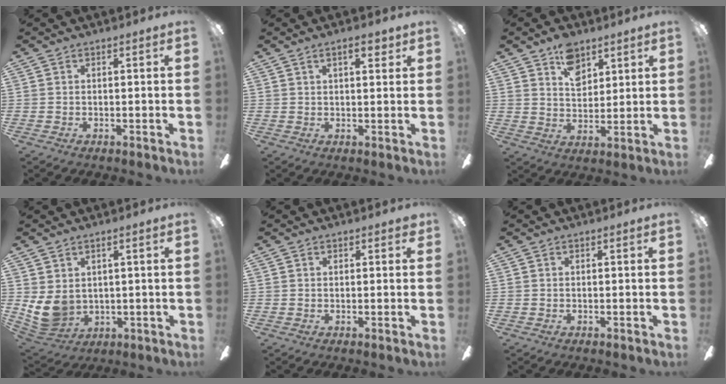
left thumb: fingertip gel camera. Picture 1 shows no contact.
{"total": 4.2, "force": [2.3, 1.4, 3.2], "torque": [-0.035, -0.010, 0.032]}
{"total": 8.5, "force": [5.6, 5.1, 3.8], "torque": [-0.044, -0.022, 0.097]}
{"total": 8.4, "force": [1.2, 6.3, 5.5], "torque": [-0.132, -0.014, 0.025]}
{"total": 1.0, "force": [0.6, 0.5, 0.5], "torque": [-0.003, 0.000, 0.010]}
{"total": 0.0}